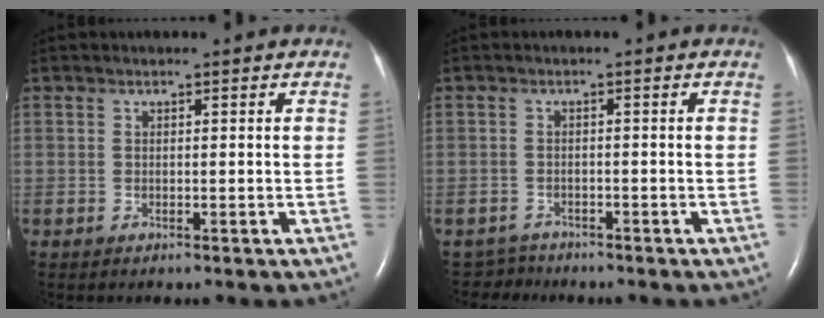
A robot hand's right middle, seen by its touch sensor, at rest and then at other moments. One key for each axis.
{"total": 2.2, "fx": -1.8, "fy": 0.5, "fz": -1.2, "tx": 0.025, "ty": -0.004, "tz": -0.032}